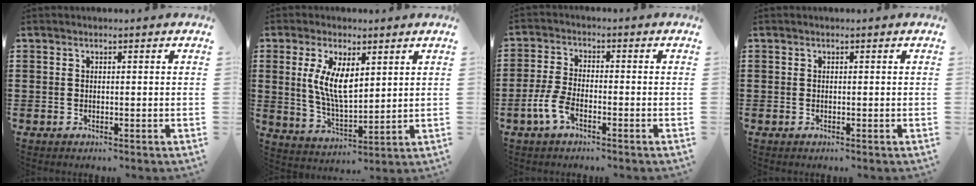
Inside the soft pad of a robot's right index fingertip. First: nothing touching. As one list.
[{"total": 7.6, "force": [2.1, 3.2, 6.6], "torque": [-0.130, 0.007, 0.040]}, {"total": 4.5, "force": [-2.4, 1.9, 3.3], "torque": [-0.084, 0.000, -0.052]}, {"total": 1.1, "force": [0.6, -0.7, -0.5], "torque": [0.013, -0.002, 0.013]}]